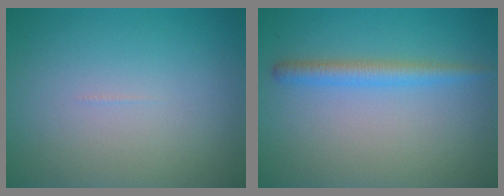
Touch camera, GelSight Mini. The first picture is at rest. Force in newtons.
{"total": 2.3, "press": 2.3, "slide": 0.1}